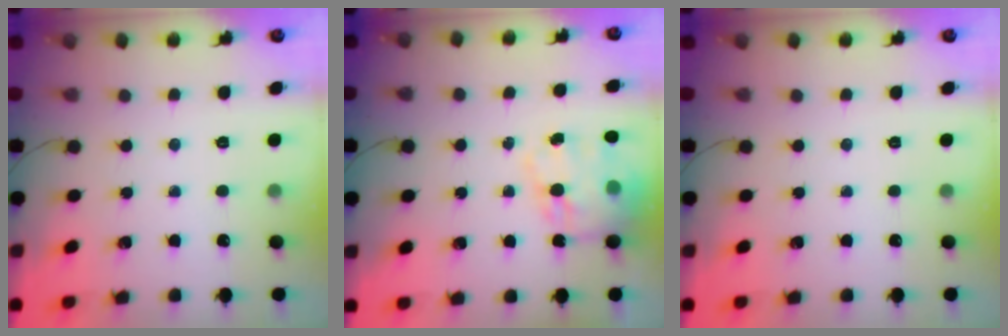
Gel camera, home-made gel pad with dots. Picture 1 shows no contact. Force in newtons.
{"total": 16.5, "press": 16.0, "slide": 4.3}
{"total": 0.0}